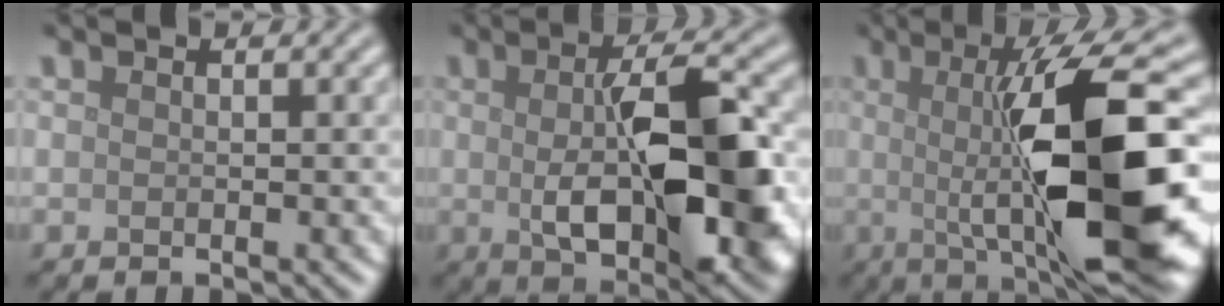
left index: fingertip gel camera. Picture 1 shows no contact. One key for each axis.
{"total": 11.3, "fx": -0.2, "fy": 4.5, "fz": 10.4, "tx": -0.167, "ty": -0.008, "tz": 0.002}
{"total": 13.7, "fx": 0.3, "fy": 3.3, "fz": 13.3, "tx": -0.183, "ty": -0.006, "tz": 0.002}